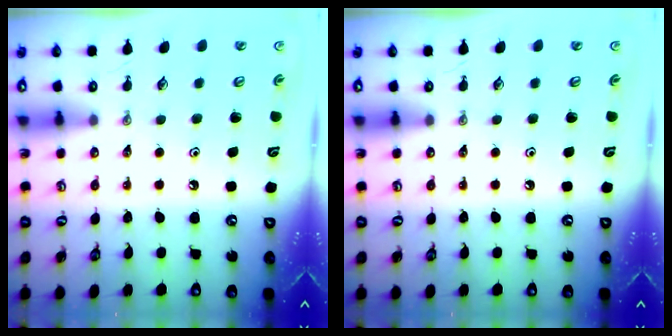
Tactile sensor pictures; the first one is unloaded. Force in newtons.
{"total": 0.0}